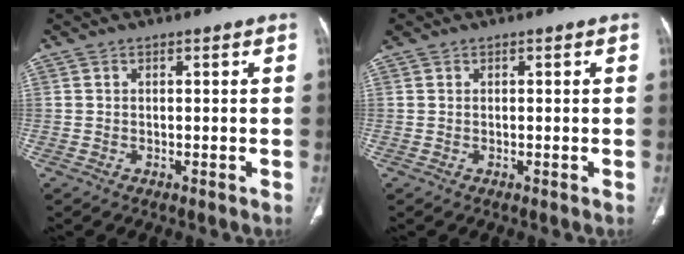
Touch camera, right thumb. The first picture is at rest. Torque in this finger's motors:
{"motor_torque": [-0.39, 0.49, 0.47, -0.27, -0.02]}